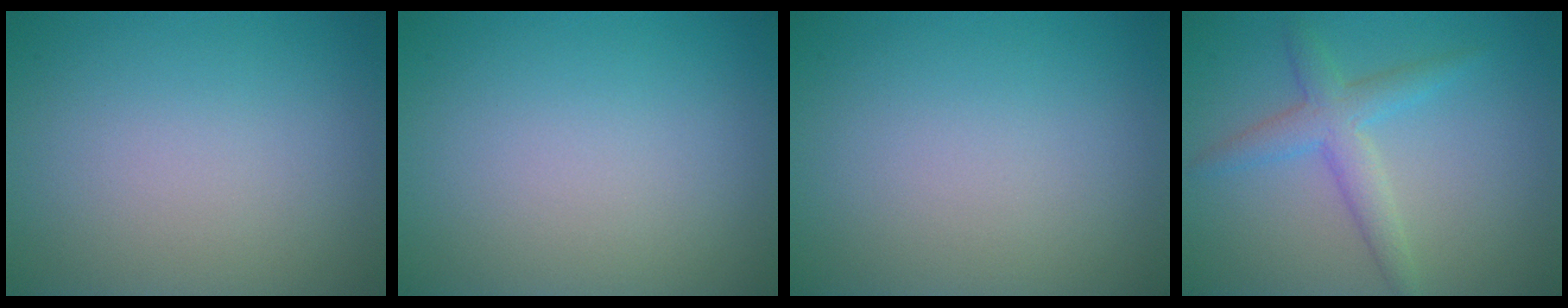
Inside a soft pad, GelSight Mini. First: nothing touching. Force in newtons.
{"total": 0.0}
{"total": 0.0}
{"total": 3.2, "press": 3.2, "slide": 0.1}